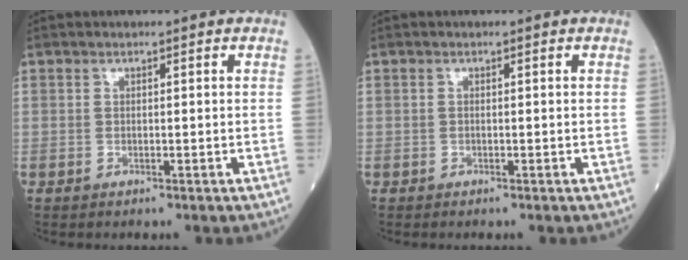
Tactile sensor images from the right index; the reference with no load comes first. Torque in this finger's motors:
{"motor_torque": [0.14, -0.04, 0.04, -0.01]}